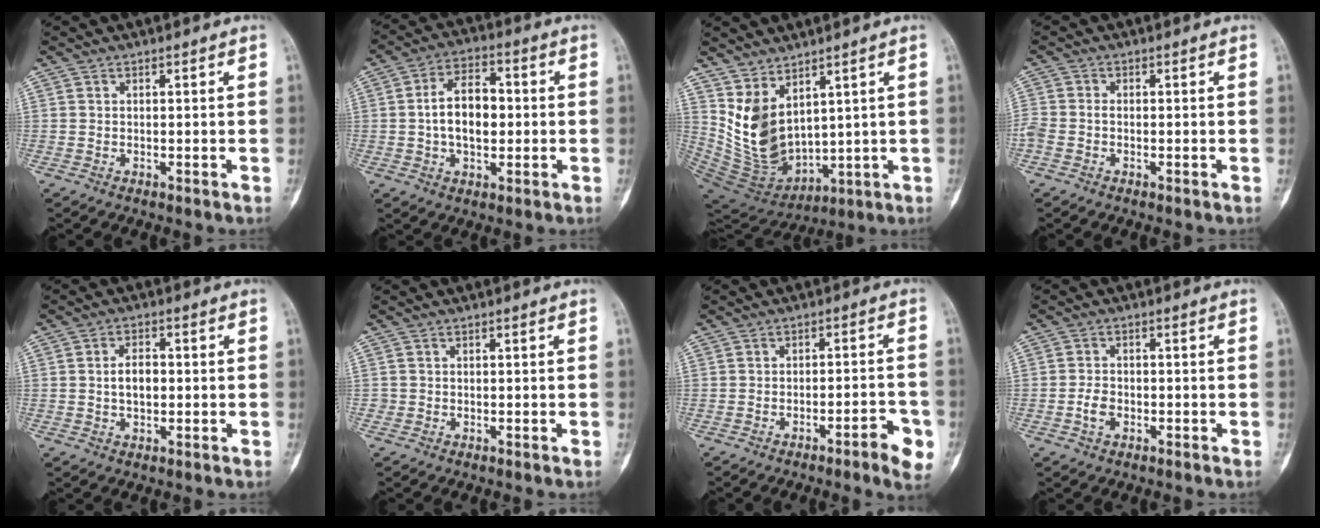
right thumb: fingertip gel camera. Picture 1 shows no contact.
{"total": 10.0, "force": [-0.1, 6.1, 8.0], "torque": [-0.119, 0.020, -0.008]}
{"total": 12.1, "force": [4.6, 7.1, 8.7], "torque": [-0.132, -0.043, 0.120]}
{"total": 3.1, "force": [-1.1, 2.1, 2.1], "torque": [-0.058, 0.007, -0.024]}
{"total": 4.3, "force": [0.0, 2.5, 3.5], "torque": [-0.053, 0.007, -0.004]}
{"total": 0.6, "force": [-0.1, 0.6, 0.0], "torque": [0.003, 0.005, -0.004]}
{"total": 6.1, "force": [-3.1, 1.2, 5.1], "torque": [-0.066, 0.023, -0.038]}
{"total": 2.9, "force": [-1.2, 1.9, 1.8], "torque": [-0.034, 0.009, -0.024]}